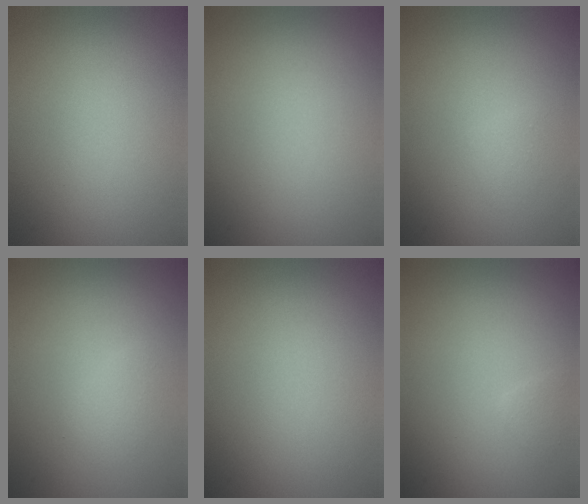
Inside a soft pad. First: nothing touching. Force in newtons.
{"total": 0.0}
{"total": 0.8, "press": 0.8, "slide": 0.0}
{"total": 1.1, "press": 1.1, "slide": 0.1}
{"total": 0.0}
{"total": 0.7, "press": 0.7, "slide": 0.0}